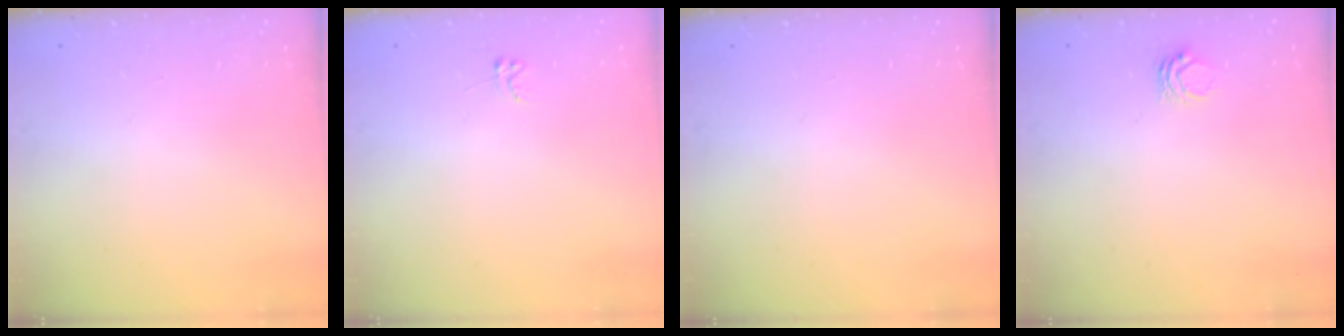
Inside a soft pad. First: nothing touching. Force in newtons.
{"total": 2.6, "press": 2.6, "slide": 0.4}
{"total": 0.0}
{"total": 3.5, "press": 3.4, "slide": 0.5}